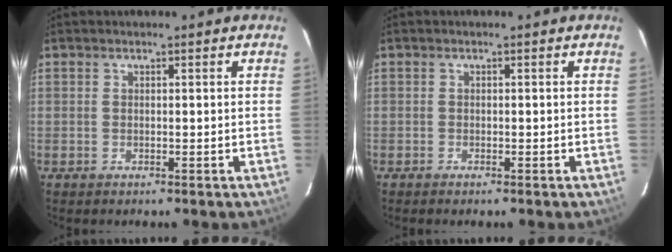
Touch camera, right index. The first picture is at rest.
{"total": 0.6, "force": [-0.5, 0.2, 0.3], "torque": [-0.007, -0.001, -0.011]}